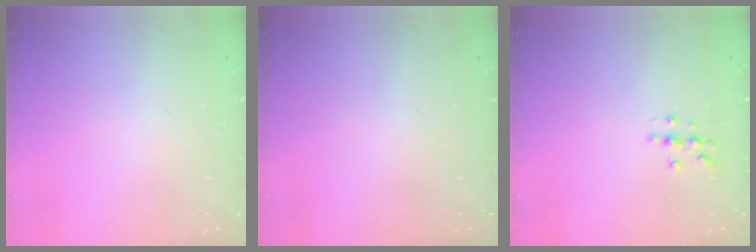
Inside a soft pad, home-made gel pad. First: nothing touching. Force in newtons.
{"total": 0.0}
{"total": 2.0, "press": 2.0, "slide": 0.2}